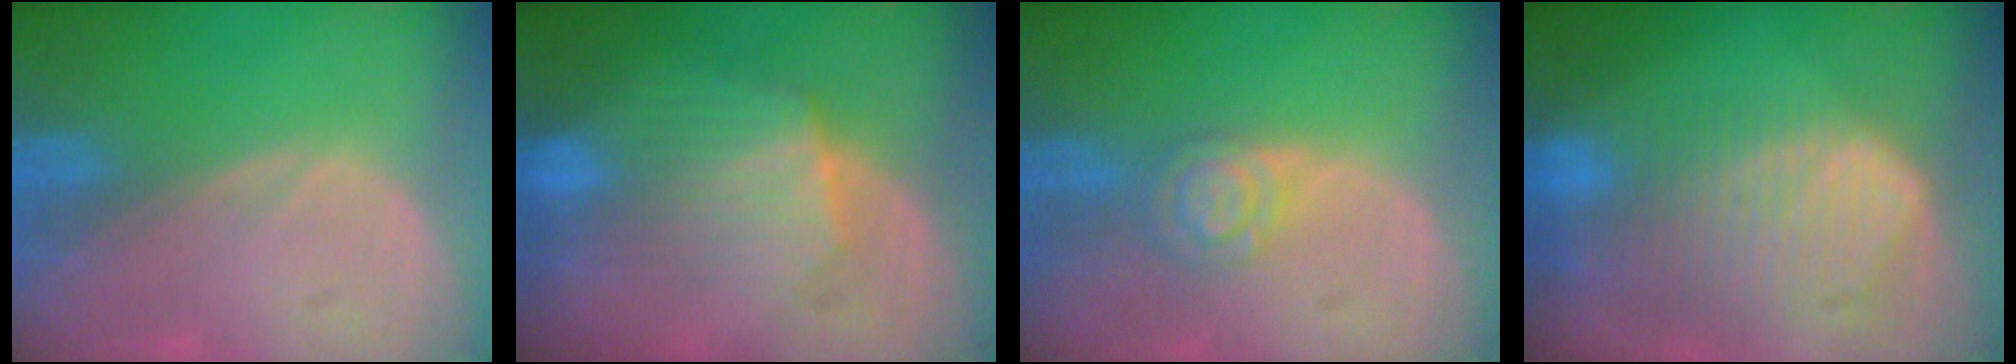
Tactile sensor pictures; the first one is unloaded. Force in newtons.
{"total": 7.1, "press": 7.0, "slide": 0.9}
{"total": 4.4, "press": 4.4, "slide": 0.0}
{"total": 10.3, "press": 8.9, "slide": 5.3}